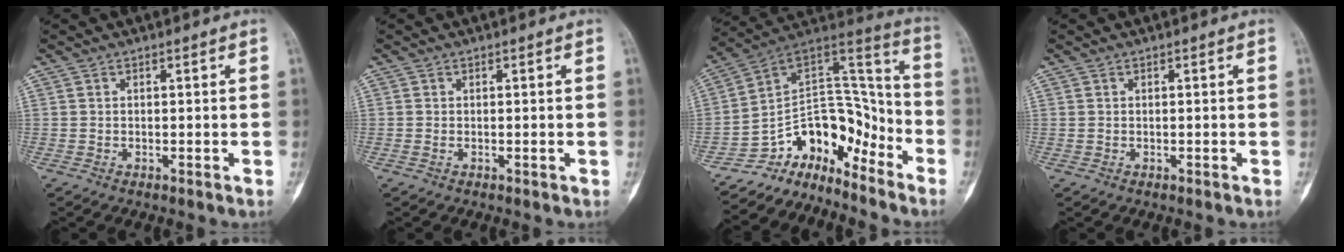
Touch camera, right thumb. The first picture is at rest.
{"total": 0.5, "force": [-0.1, 0.3, 0.4], "torque": [-0.006, 0.001, -0.001]}
{"total": 13.7, "force": [-10.8, 7.4, 4.1], "torque": [-0.008, 0.145, -0.194]}
{"total": 0.0}